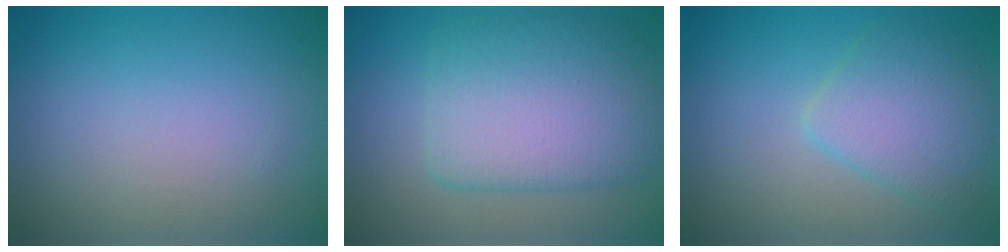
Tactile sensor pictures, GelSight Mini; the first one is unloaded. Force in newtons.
{"total": 7.5, "press": 7.5, "slide": 0.4}
{"total": 4.0, "press": 4.0, "slide": 0.0}